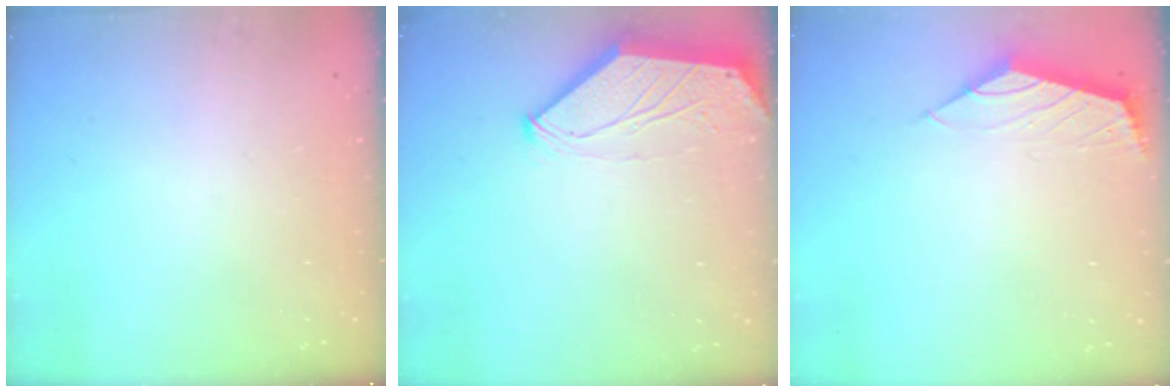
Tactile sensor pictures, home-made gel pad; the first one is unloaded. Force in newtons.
{"total": 0.0}
{"total": 2.3, "press": 2.2, "slide": 0.6}